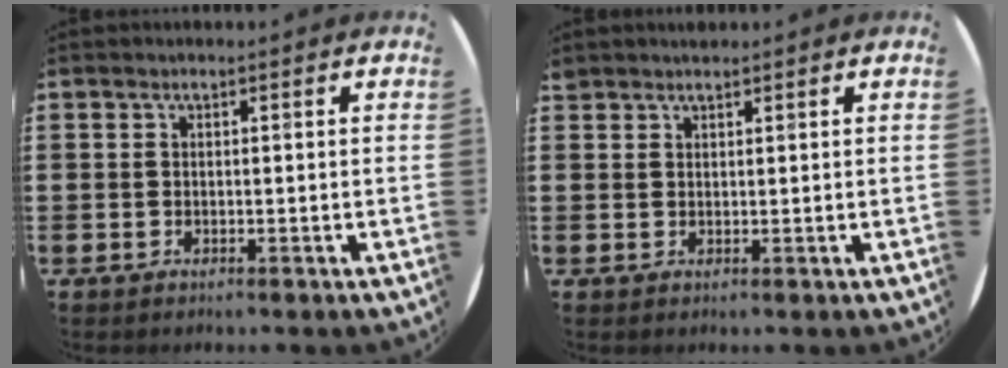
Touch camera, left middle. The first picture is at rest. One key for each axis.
{"total": 1.1, "fx": 1.0, "fy": 0.3, "fz": -0.1, "tx": 0.001, "ty": 0.001, "tz": 0.021}